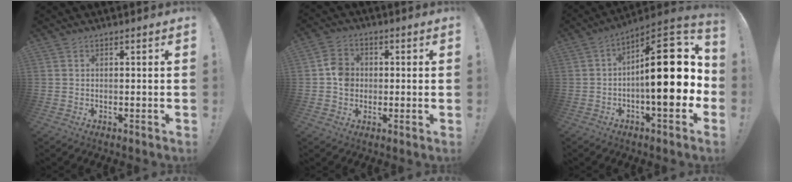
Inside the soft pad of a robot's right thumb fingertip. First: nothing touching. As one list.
[{"total": 7.7, "force": [-0.5, 6.4, 4.3], "torque": [-0.059, 0.016, -0.006]}, {"total": 22.9, "force": [0.5, 8.8, 21.1], "torque": [-0.302, -0.001, 0.012]}]